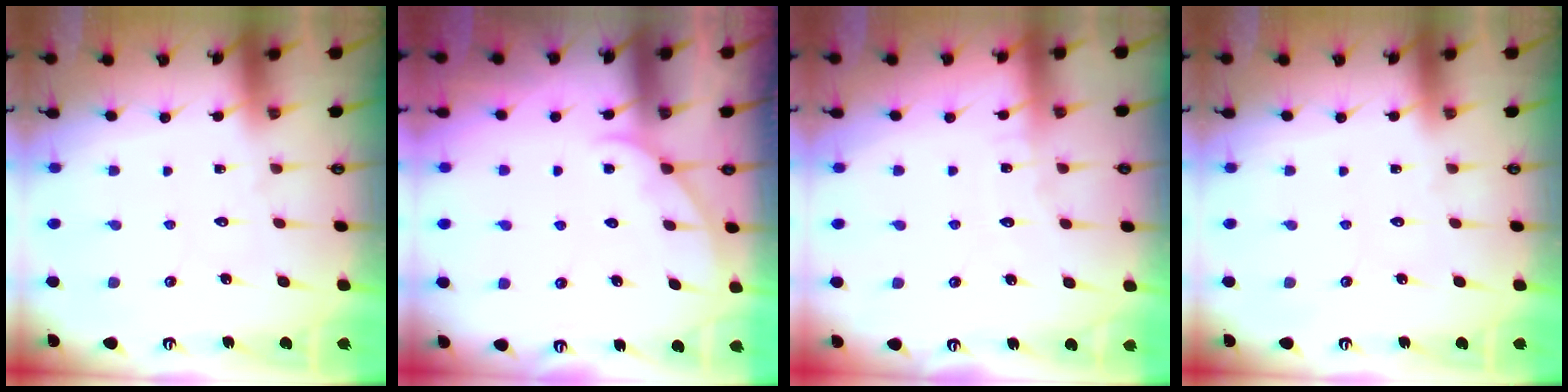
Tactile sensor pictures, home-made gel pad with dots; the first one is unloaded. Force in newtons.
{"total": 2.9, "press": 2.9, "slide": 0.3}
{"total": 3.2, "press": 3.2, "slide": 0.4}
{"total": 0.0}